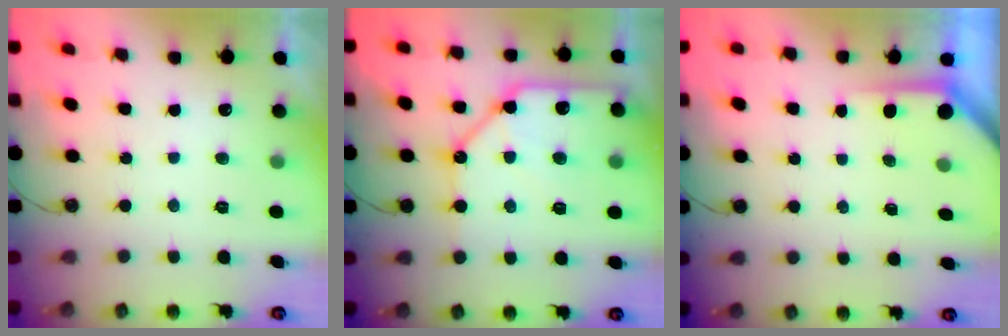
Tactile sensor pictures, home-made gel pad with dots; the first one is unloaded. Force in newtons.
{"total": 14.2, "press": 14.1, "slide": 2.1}
{"total": 3.5, "press": 3.5, "slide": 0.2}